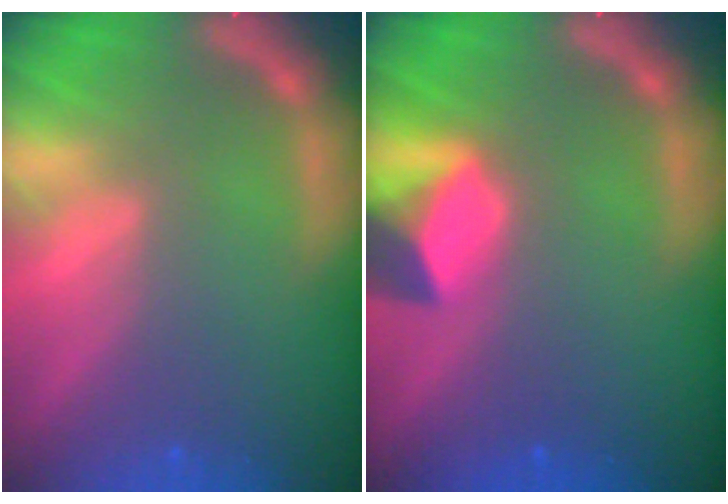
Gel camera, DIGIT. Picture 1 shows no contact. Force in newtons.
{"total": 4.4}